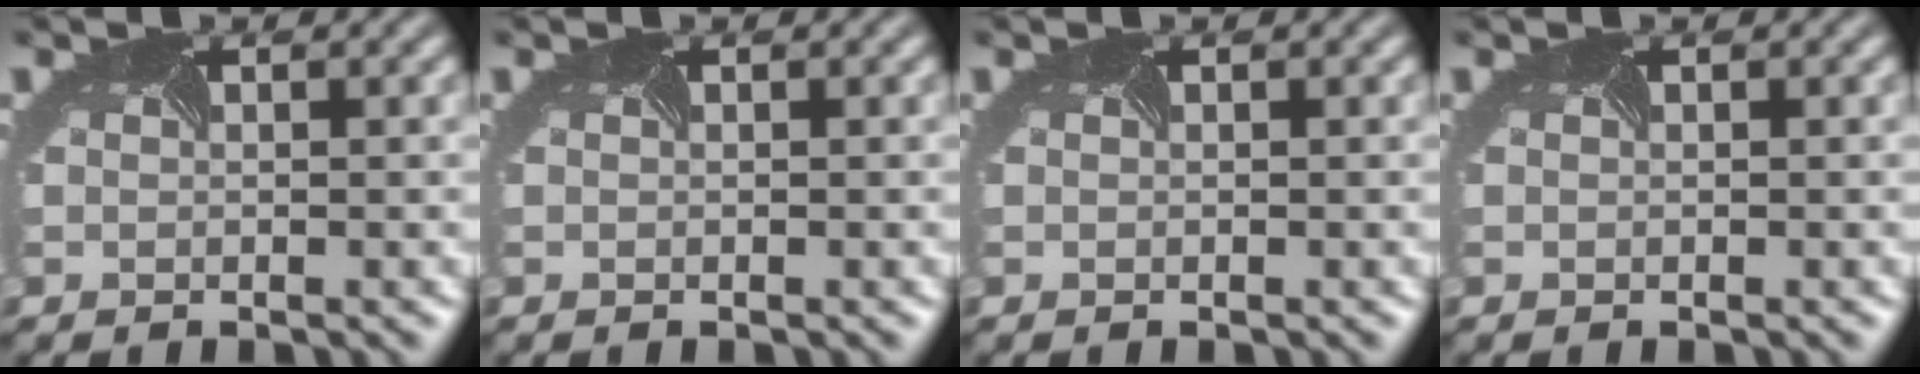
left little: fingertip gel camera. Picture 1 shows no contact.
{"total": 0.0}
{"total": 0.0}
{"total": 0.0}